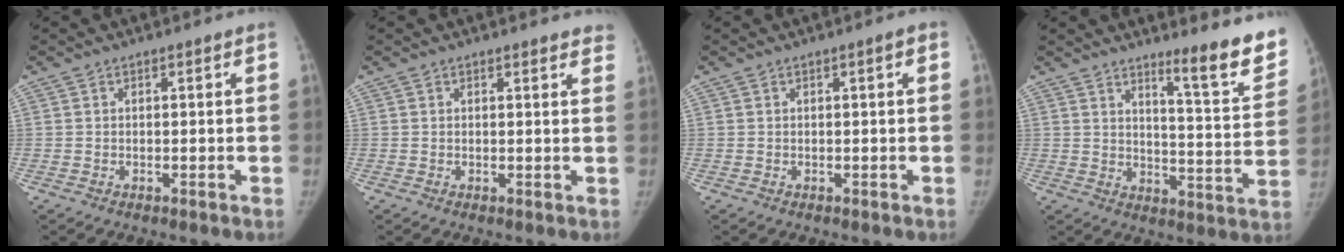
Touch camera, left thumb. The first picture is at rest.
{"total": 4.4, "force": [4.1, 1.1, 1.1], "torque": [0.010, -0.016, 0.028]}
{"total": 1.1, "force": [0.3, 0.1, 1.1], "torque": [-0.019, 0.002, 0.003]}
{"total": 13.4, "force": [9.8, 1.9, 9.0], "torque": [-0.089, -0.080, 0.137]}